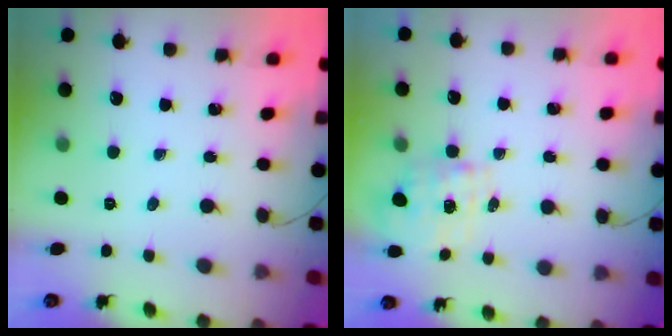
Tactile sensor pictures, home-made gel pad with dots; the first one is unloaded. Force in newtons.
{"total": 1.5, "press": 1.5, "slide": 0.5}